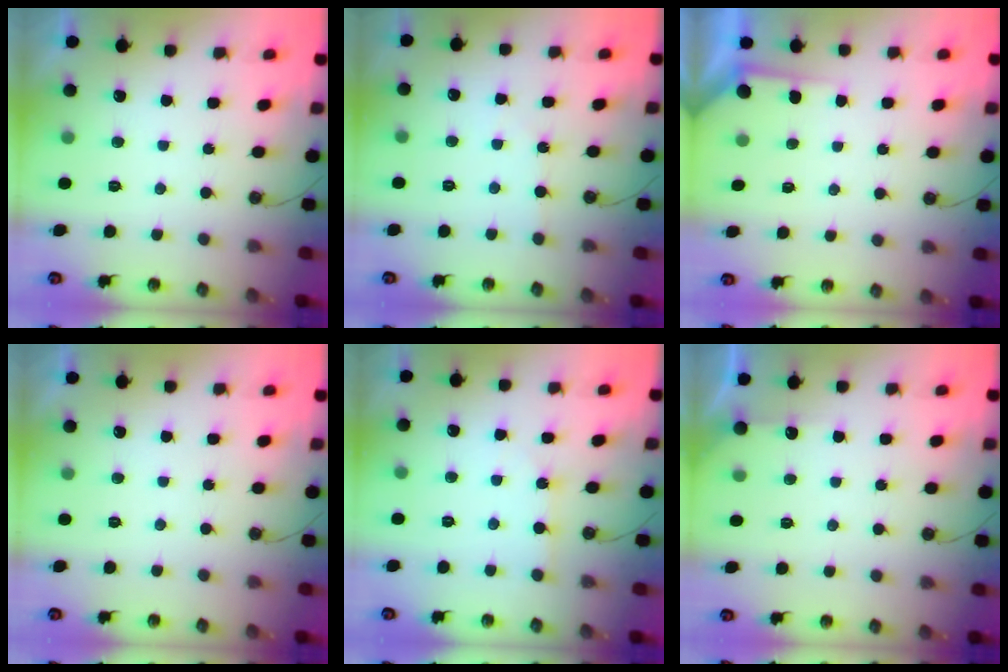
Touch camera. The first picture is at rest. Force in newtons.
{"total": 2.6, "press": 2.6, "slide": 0.3}
{"total": 2.5, "press": 2.4, "slide": 0.4}
{"total": 0.0}
{"total": 3.4, "press": 3.4, "slide": 0.4}
{"total": 3.4, "press": 3.4, "slide": 0.3}